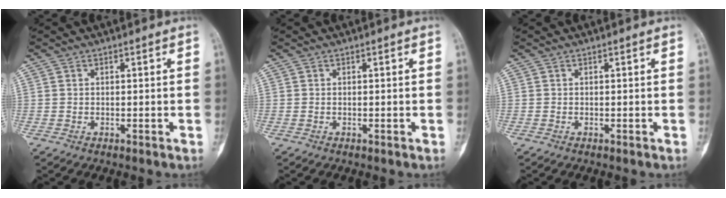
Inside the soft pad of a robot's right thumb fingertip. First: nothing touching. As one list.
[{"total": 0.0}, {"total": 0.0}]